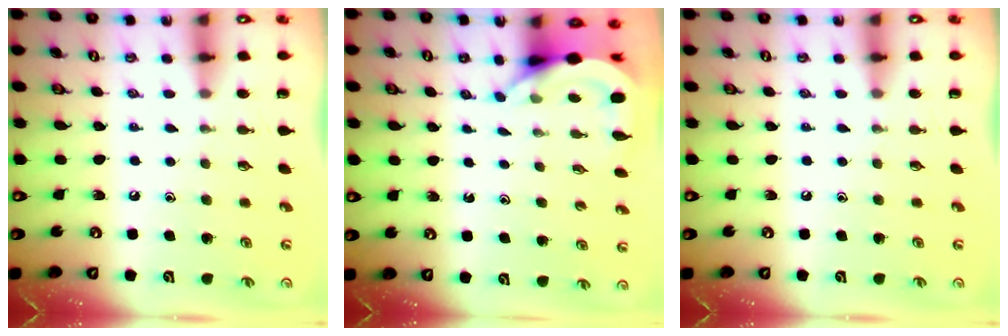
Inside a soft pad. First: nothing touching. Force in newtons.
{"total": 4.1, "press": 4.1, "slide": 0.5}
{"total": 0.0}